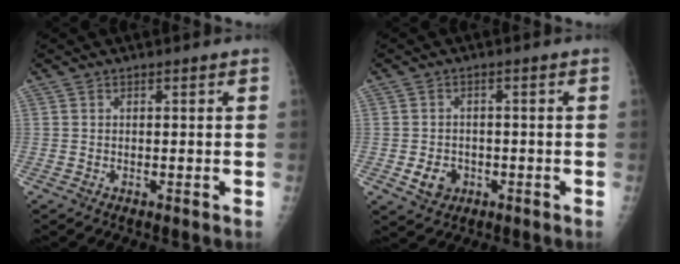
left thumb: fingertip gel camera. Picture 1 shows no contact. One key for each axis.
{"total": 4.5, "fx": -1.5, "fy": 3.7, "fz": 2.2, "tx": -0.024, "ty": 0.007, "tz": -0.017}